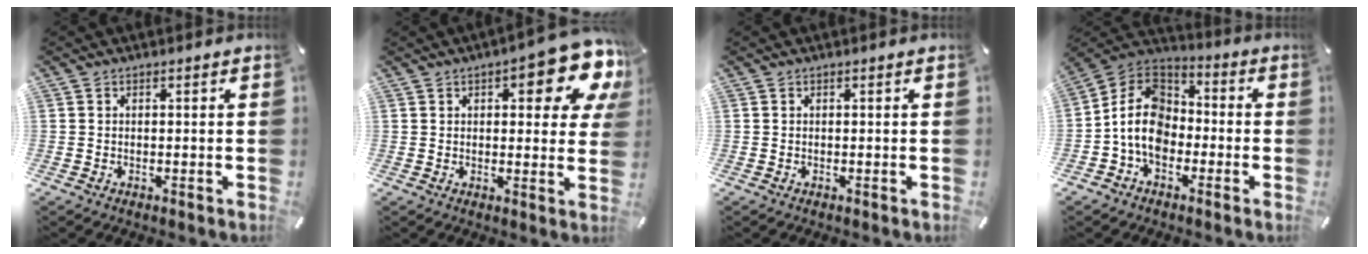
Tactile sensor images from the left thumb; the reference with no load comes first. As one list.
[{"total": 14.7, "force": [7.4, 5.5, 11.4], "torque": [-0.134, -0.051, 0.117]}, {"total": 0.0}, {"total": 11.1, "force": [-4.1, 8.5, 5.9], "torque": [-0.142, 0.024, -0.081]}]